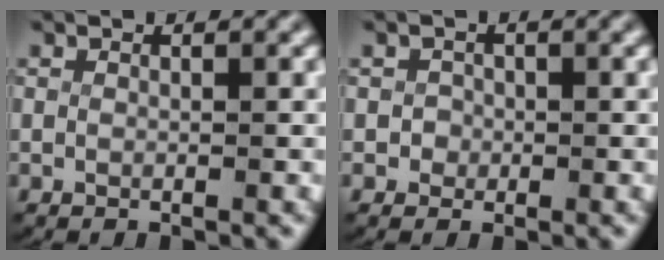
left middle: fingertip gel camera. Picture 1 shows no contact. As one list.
[{"total": 1.4, "force": [-0.4, 1.4, 0.1], "torque": [-0.008, -0.006, -0.006]}]